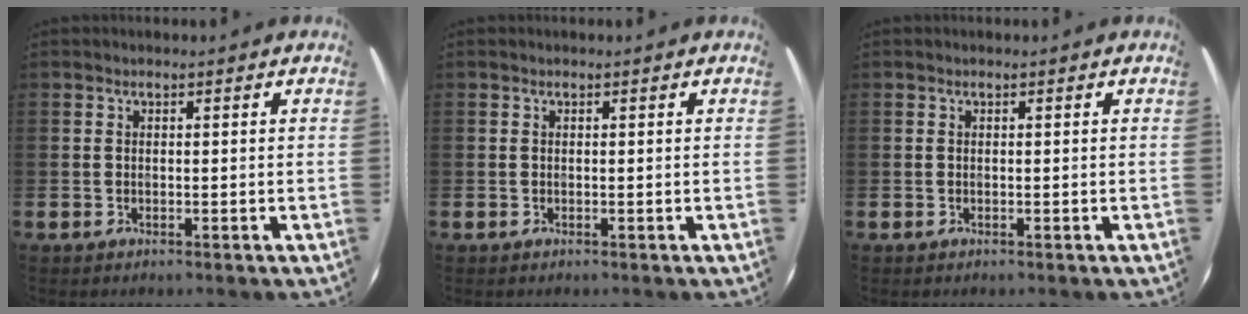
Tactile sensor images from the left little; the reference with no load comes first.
{"total": 0.0}
{"total": 0.0}